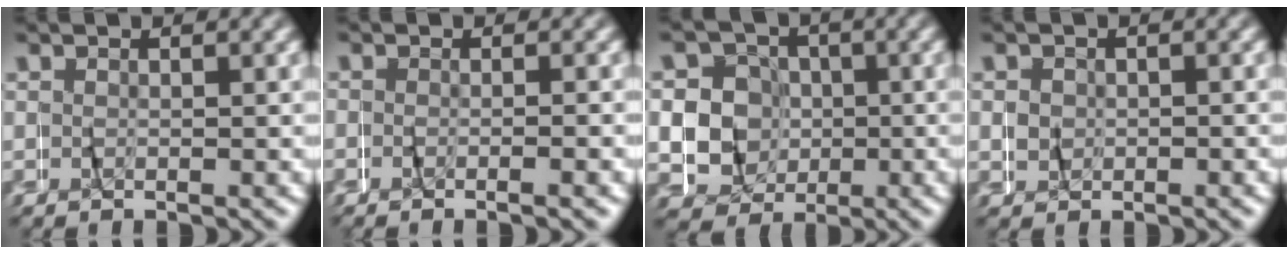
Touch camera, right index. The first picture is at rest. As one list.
[{"total": 1.4, "force": [-1.3, -0.4, 0.3], "torque": [-0.015, 0.001, -0.025]}, {"total": 12.4, "force": [-0.6, 12.0, 3.2], "torque": [-0.119, -0.036, -0.014]}, {"total": 1.0, "force": [-0.2, 0.9, -0.2], "torque": [0.000, -0.001, -0.002]}]